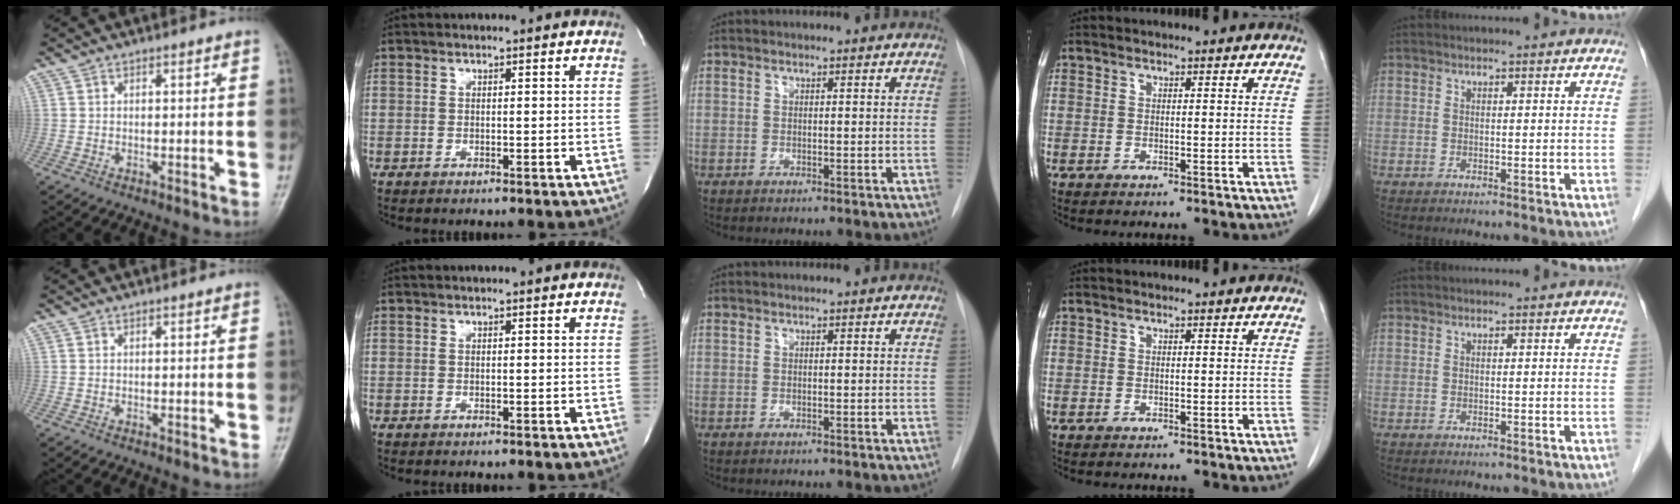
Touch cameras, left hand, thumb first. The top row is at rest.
{}